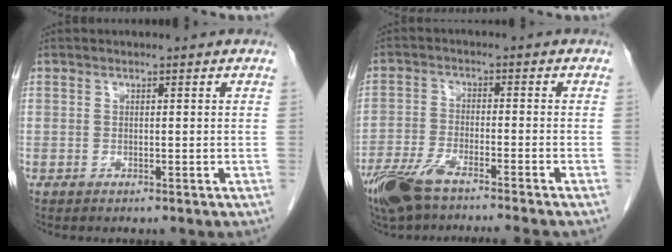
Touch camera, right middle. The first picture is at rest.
{"total": 10.0, "force": [-8.1, 0.5, 5.8], "torque": [-0.106, -0.023, -0.141]}